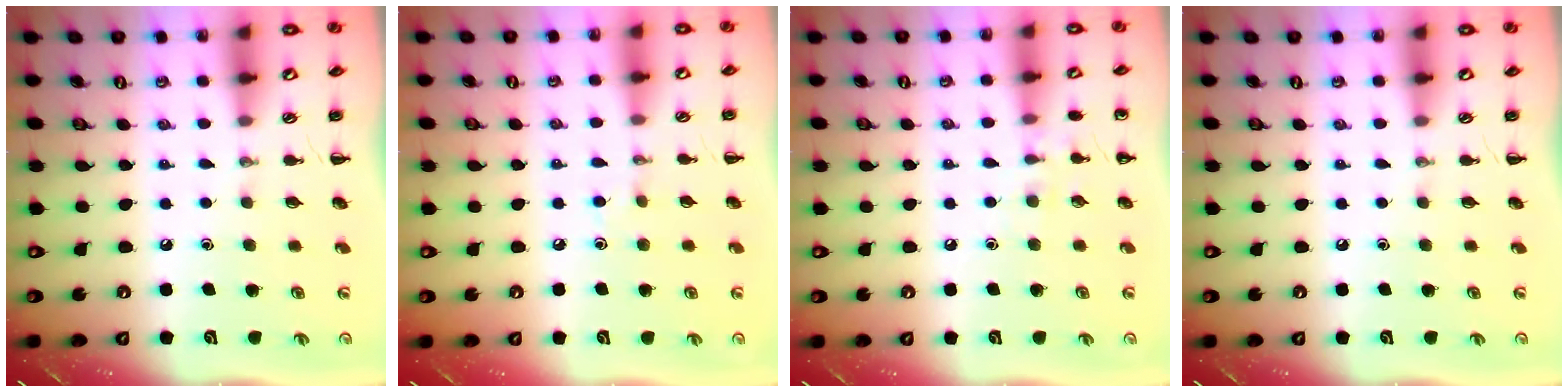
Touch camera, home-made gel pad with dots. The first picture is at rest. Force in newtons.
{"total": 2.7, "press": 2.5, "slide": 0.9}
{"total": 6.9, "press": 6.6, "slide": 1.9}
{"total": 0.0}